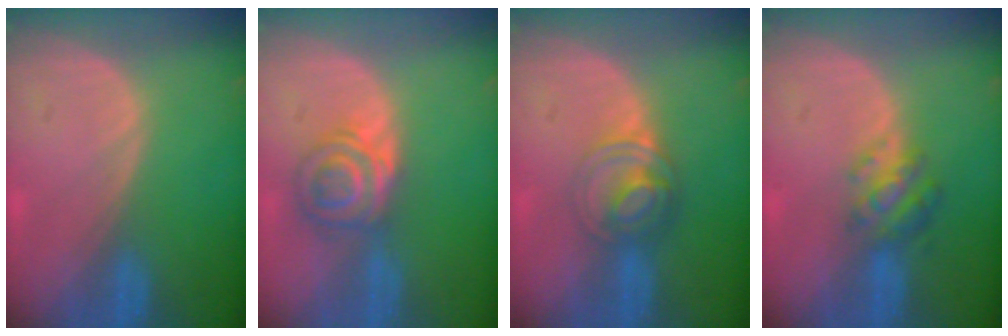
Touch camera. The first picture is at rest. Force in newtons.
{"total": 6.0, "press": 5.6, "slide": 2.2}
{"total": 6.2, "press": 5.3, "slide": 3.2}
{"total": 4.8, "press": 4.6, "slide": 1.6}